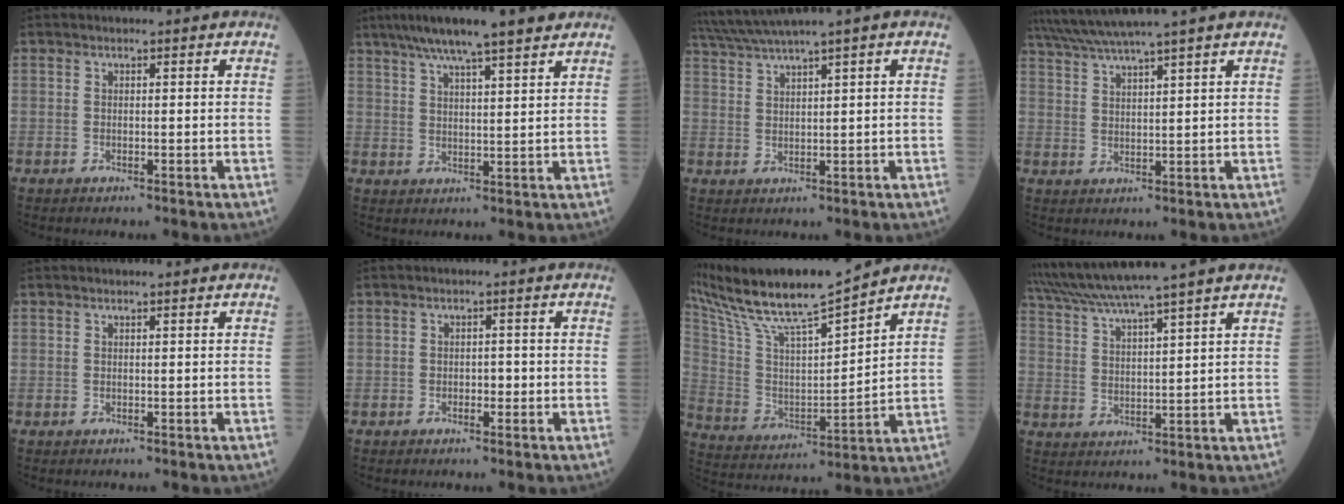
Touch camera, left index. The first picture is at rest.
{"total": 11.9, "force": [9.3, 0.7, 7.4], "torque": [-0.124, 0.026, 0.138]}
{"total": 5.8, "force": [4.5, -1.4, 3.3], "torque": [-0.076, 0.015, 0.093]}
{"total": 8.7, "force": [7.4, -2.0, 4.1], "torque": [-0.075, 0.018, 0.128]}
{"total": 0.6, "force": [0.5, -0.1, 0.2], "torque": [-0.009, 0.004, 0.010]}
{"total": 1.3, "force": [-0.4, 0.7, 0.9], "torque": [-0.009, 0.001, -0.010]}
{"total": 16.8, "force": [14.9, 0.2, 7.8], "torque": [-0.161, 0.003, 0.275]}
{"total": 12.5, "force": [10.9, -2.2, 5.7], "torque": [-0.107, 0.012, 0.180]}